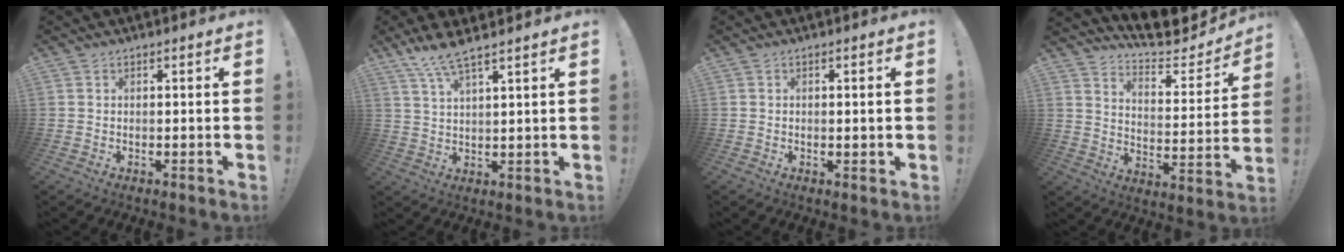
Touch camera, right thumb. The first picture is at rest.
{"total": 6.7, "force": [5.7, 1.2, 3.4], "torque": [-0.076, -0.022, 0.105]}
{"total": 1.6, "force": [0.1, 0.2, 1.6], "torque": [-0.018, -0.005, 0.000]}
{"total": 10.9, "force": [10.0, 2.3, 3.5], "torque": [-0.062, -0.089, 0.172]}